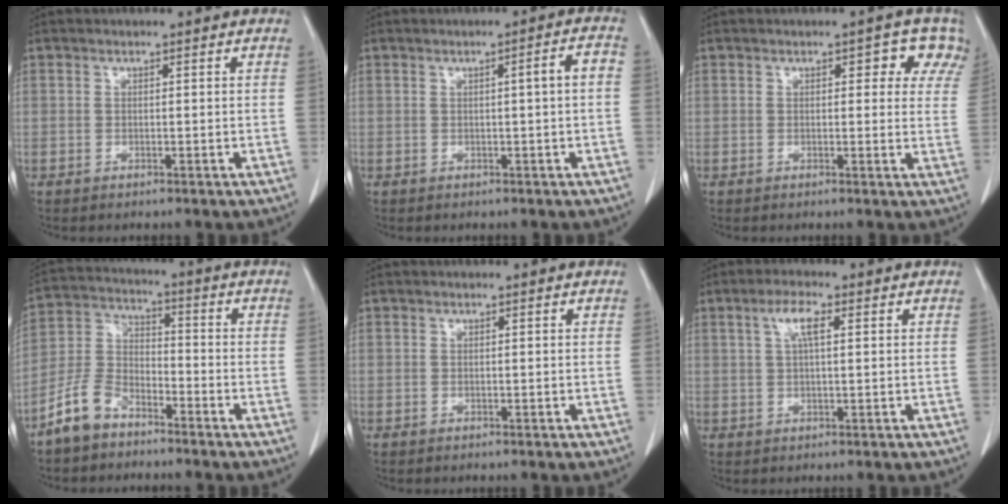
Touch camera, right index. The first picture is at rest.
{"total": 2.8, "force": [-0.1, 0.0, 2.8], "torque": [-0.040, 0.007, 0.001]}
{"total": 4.6, "force": [2.4, 2.6, 2.9], "torque": [-0.014, 0.011, 0.016]}
{"total": 8.0, "force": [-5.9, 4.1, 3.4], "torque": [-0.089, 0.006, -0.123]}
{"total": 0.0}
{"total": 4.0, "force": [1.5, 0.8, 3.6], "torque": [-0.075, 0.011, 0.030]}